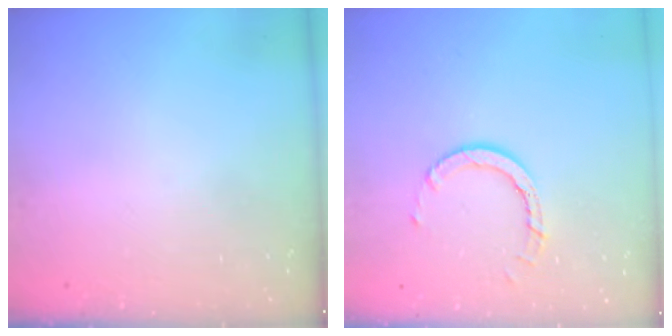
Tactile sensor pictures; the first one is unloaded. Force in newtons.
{"total": 5.0, "press": 5.0, "slide": 0.3}